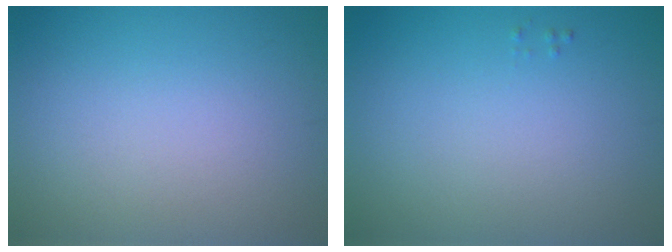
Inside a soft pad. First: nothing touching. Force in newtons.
{"total": 0.0}